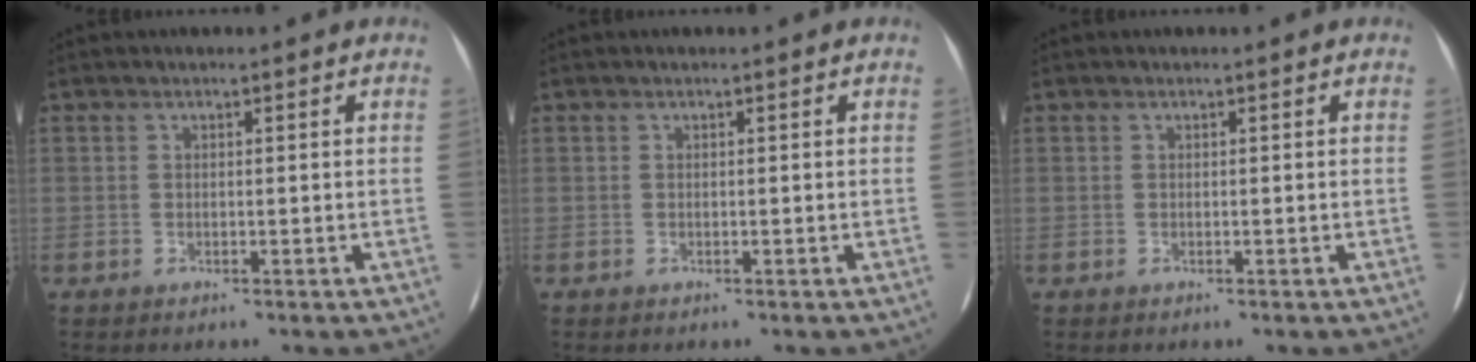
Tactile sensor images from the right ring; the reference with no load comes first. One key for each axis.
{"total": 0.0}
{"total": 0.0}